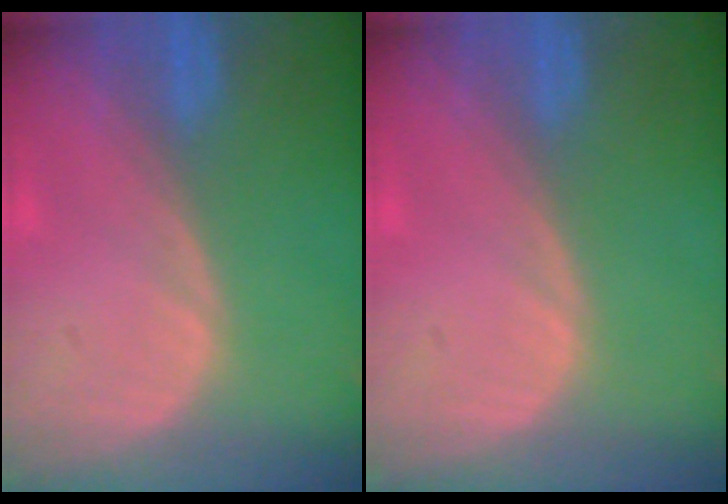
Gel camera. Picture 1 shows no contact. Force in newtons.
{"total": 0.0}